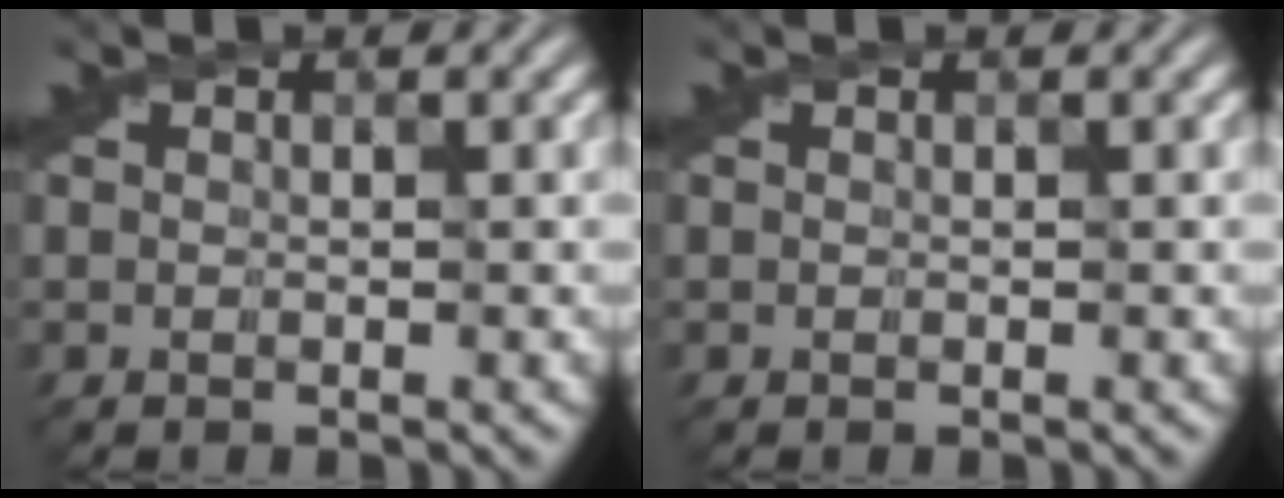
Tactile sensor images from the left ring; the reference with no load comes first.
{"total": 0.0}